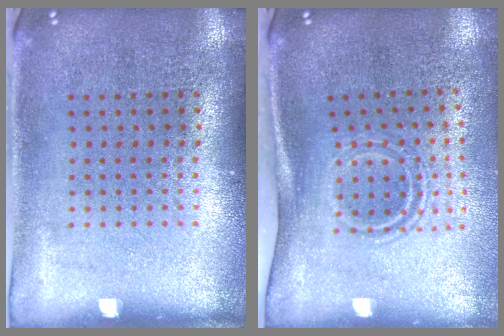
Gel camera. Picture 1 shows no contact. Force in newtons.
{"total": 1.7, "press": 1.0, "slide": 1.3}